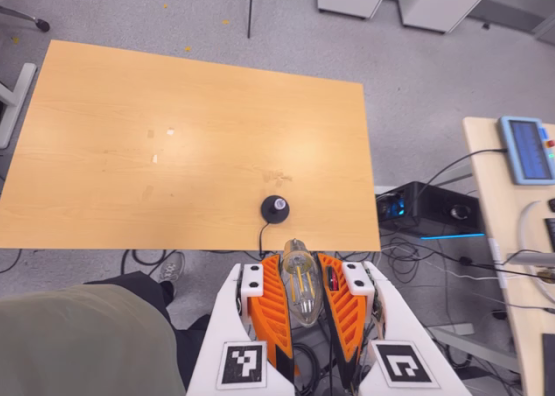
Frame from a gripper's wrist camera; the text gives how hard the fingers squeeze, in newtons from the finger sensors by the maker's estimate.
{"total": 22.6, "left": 25.3, "right": 19.8}